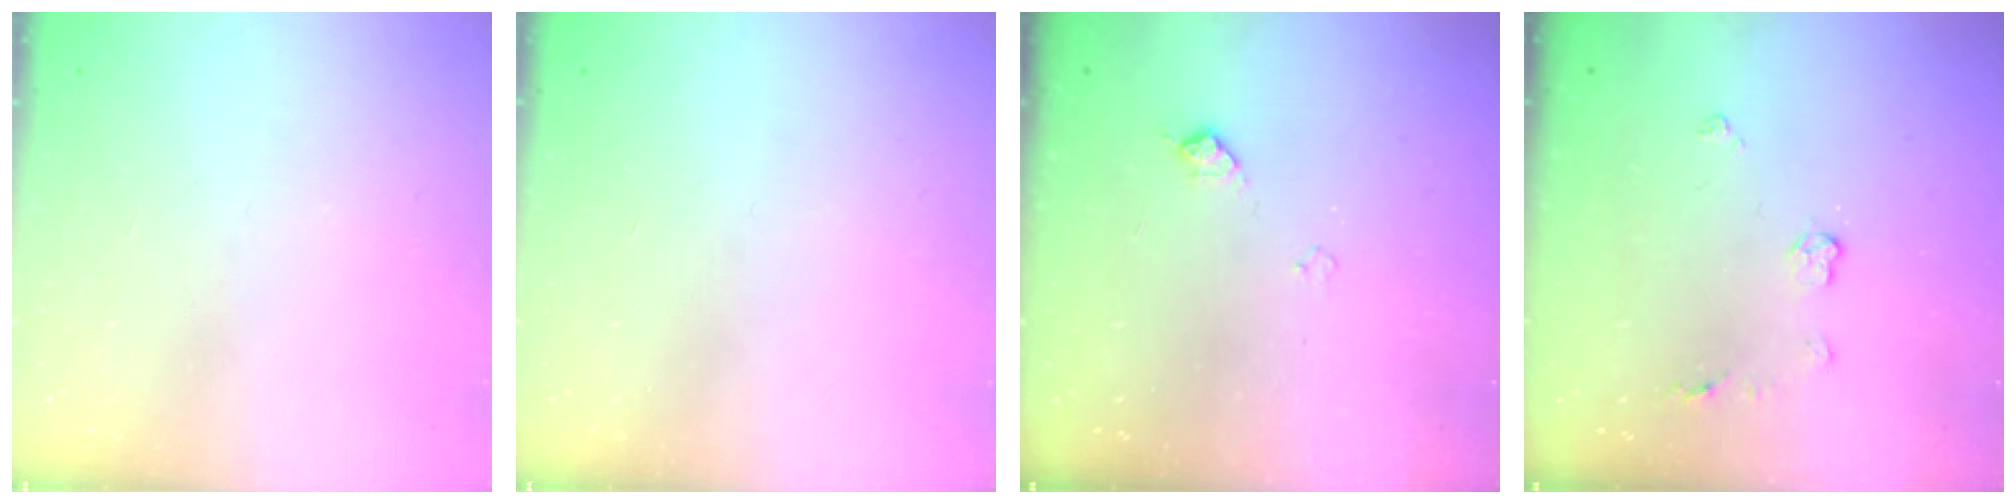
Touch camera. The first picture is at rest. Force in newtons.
{"total": 0.0}
{"total": 6.2, "press": 6.1, "slide": 0.8}
{"total": 5.1, "press": 5.1, "slide": 0.4}